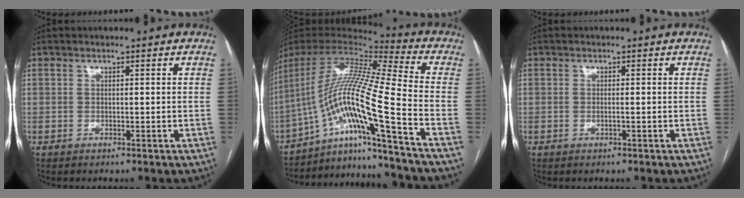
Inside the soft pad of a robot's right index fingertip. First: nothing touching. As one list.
[{"total": 18.5, "force": [-9.4, -2.3, 15.7], "torque": [-0.308, 0.004, -0.168]}, {"total": 0.5, "force": [-0.2, -0.1, 0.5], "torque": [-0.008, 0.002, -0.004]}]